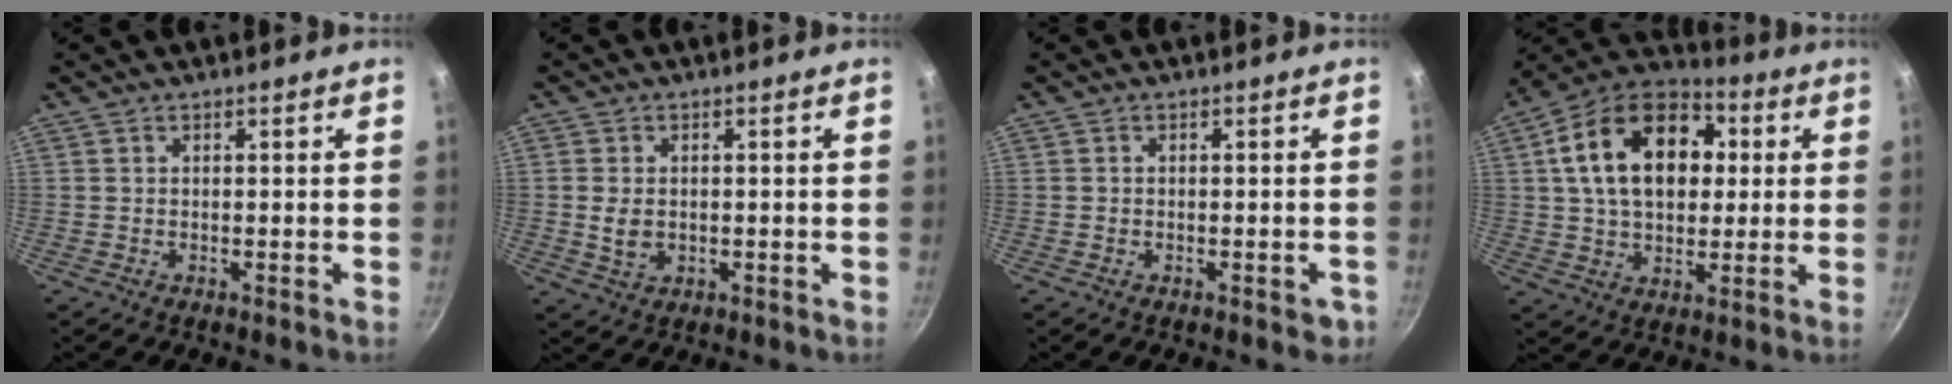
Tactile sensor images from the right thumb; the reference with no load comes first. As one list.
[{"total": 4.1, "force": [-0.1, 3.0, 2.7], "torque": [-0.047, 0.001, 0.001]}, {"total": 2.2, "force": [-1.0, 1.2, 1.5], "torque": [-0.007, 0.010, -0.009]}, {"total": 20.5, "force": [4.0, 13.8, 14.6], "torque": [-0.217, 0.022, 0.052]}]